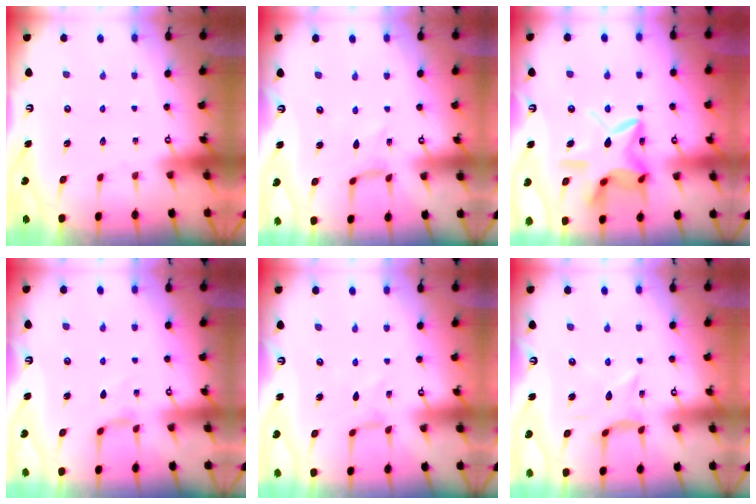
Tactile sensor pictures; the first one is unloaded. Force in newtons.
{"total": 1.0, "press": 0.9, "slide": 0.3}
{"total": 16.2, "press": 16.1, "slide": 1.3}
{"total": 2.7, "press": 2.6, "slide": 0.6}
{"total": 0.0}
{"total": 4.8, "press": 4.8, "slide": 0.3}